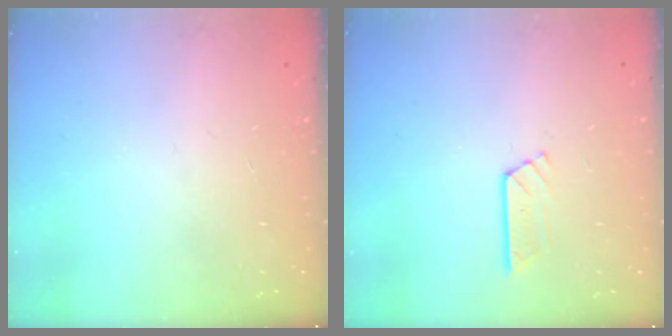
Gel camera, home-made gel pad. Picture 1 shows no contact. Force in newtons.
{"total": 3.4, "press": 3.3, "slide": 0.4}